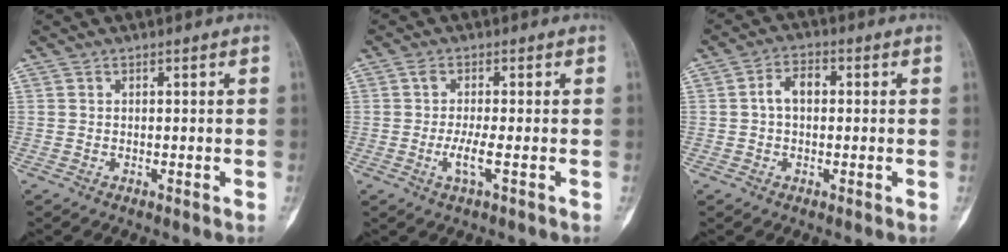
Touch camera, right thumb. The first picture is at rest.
{"total": 3.8, "force": [-1.0, 0.5, 3.6], "torque": [-0.080, -0.007, -0.024]}
{"total": 4.6, "force": [0.3, 2.9, 3.6], "torque": [-0.058, 0.017, -0.002]}